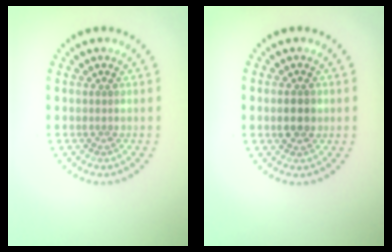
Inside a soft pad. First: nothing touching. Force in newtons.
{"total": 2.5, "press": 2.5, "slide": 0.2}